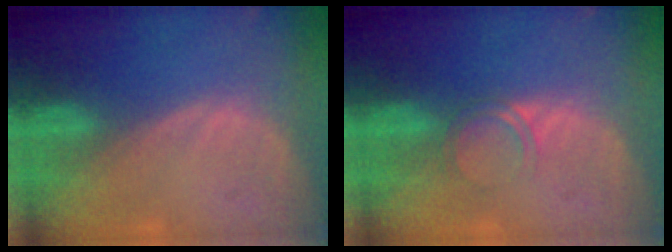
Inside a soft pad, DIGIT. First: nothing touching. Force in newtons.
{"total": 2.4, "press": 2.4, "slide": 0.2}